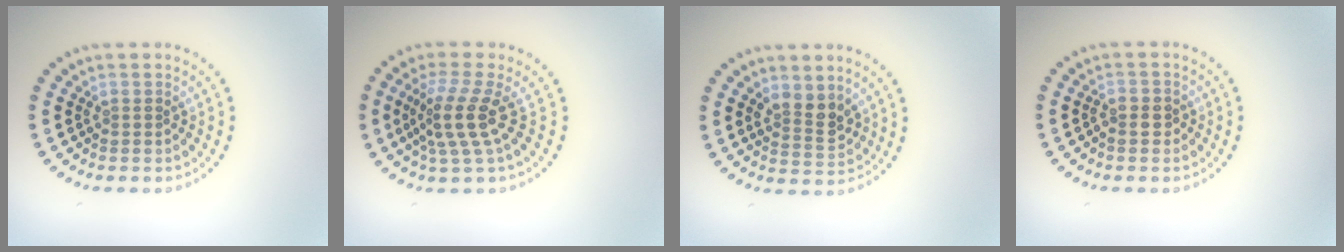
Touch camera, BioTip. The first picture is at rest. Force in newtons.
{"total": 3.9, "press": 2.9, "slide": 2.6}
{"total": 2.6, "press": 2.4, "slide": 1.0}
{"total": 1.2, "press": 1.1, "slide": 0.5}